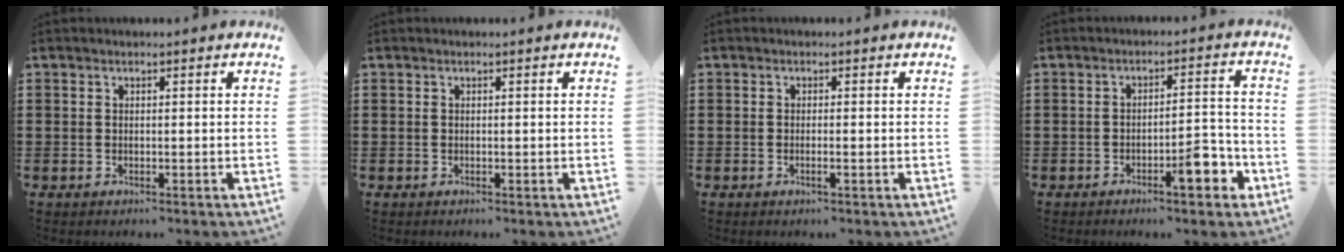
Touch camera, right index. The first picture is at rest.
{"total": 0.0}
{"total": 1.0, "force": [-0.5, -0.1, 0.9], "torque": [-0.015, -0.003, -0.009]}
{"total": 6.3, "force": [-3.3, 1.7, 5.1], "torque": [-0.072, 0.002, -0.054]}